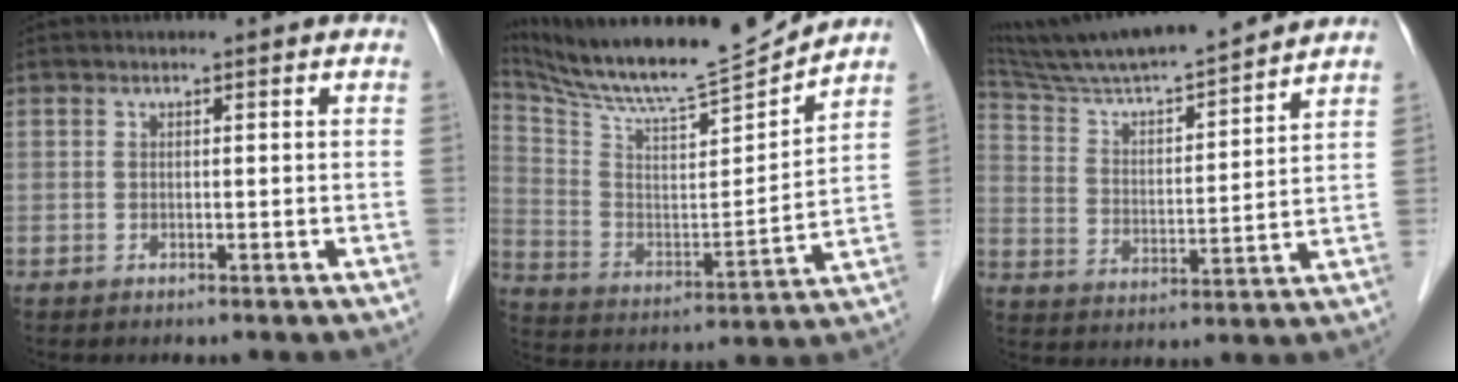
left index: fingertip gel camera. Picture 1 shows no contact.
{"total": 17.8, "force": [16.9, -0.5, 5.4], "torque": [-0.116, -0.040, 0.286]}
{"total": 18.2, "force": [16.6, -0.1, 7.4], "torque": [-0.135, 0.007, 0.269]}